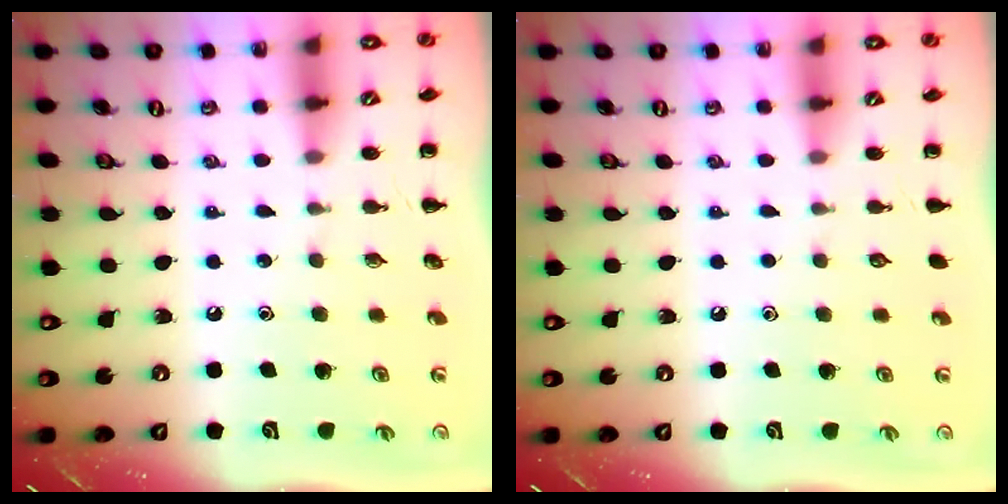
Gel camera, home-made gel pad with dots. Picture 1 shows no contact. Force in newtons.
{"total": 0.0}